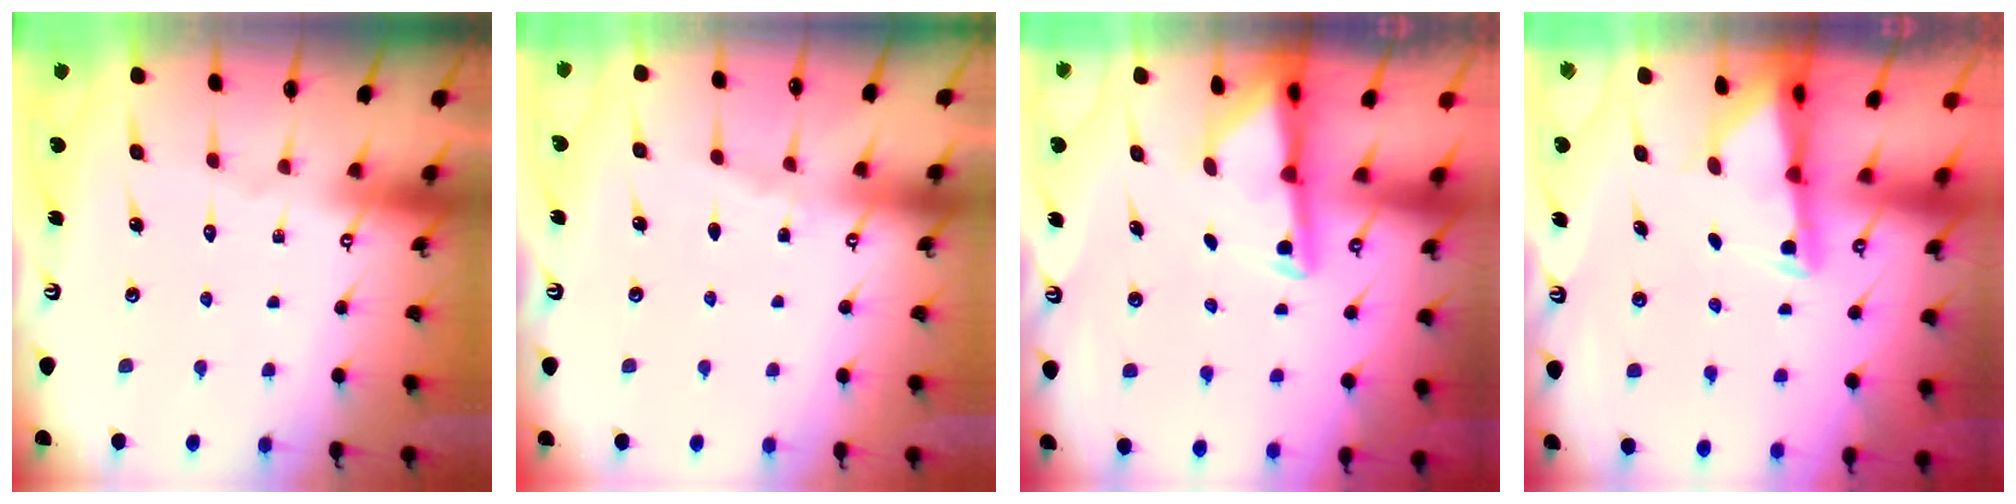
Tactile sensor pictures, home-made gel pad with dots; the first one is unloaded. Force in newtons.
{"total": 2.8, "press": 2.7, "slide": 0.3}
{"total": 3.0, "press": 3.0, "slide": 0.7}
{"total": 2.4, "press": 2.4, "slide": 0.5}